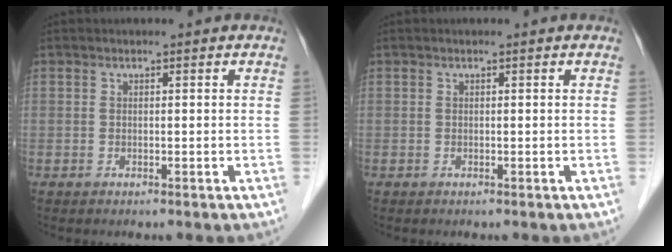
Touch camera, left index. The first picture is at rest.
{"total": 0.0}